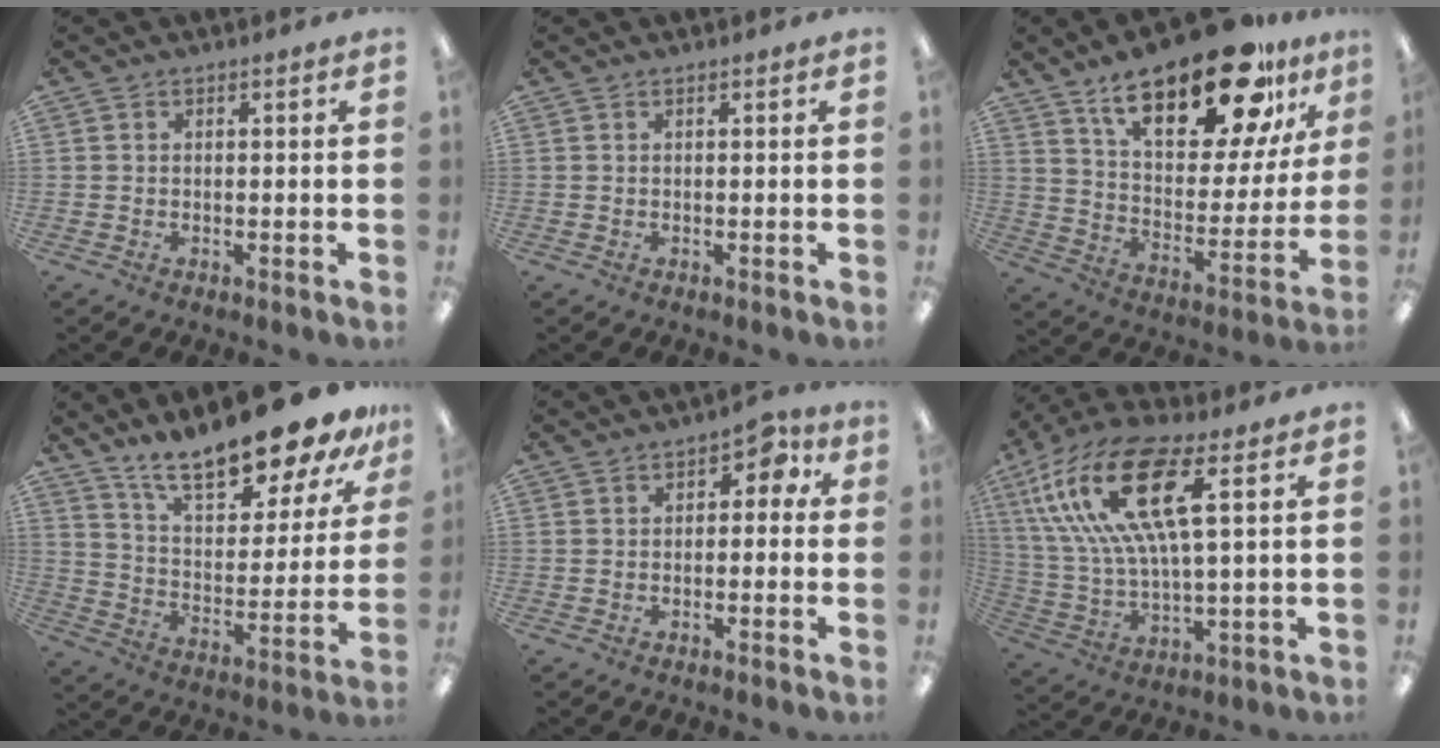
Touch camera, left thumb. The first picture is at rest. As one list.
[{"total": 0.0}, {"total": 25.6, "force": [16.8, 9.8, 16.7], "torque": [-0.258, -0.092, 0.279]}, {"total": 20.6, "force": [17.4, 5.5, 9.6], "torque": [-0.160, -0.118, 0.297]}, {"total": 3.9, "force": [0.6, 2.6, 2.8], "torque": [-0.034, -0.001, 0.002]}, {"total": 19.1, "force": [8.7, 6.6, 15.7], "torque": [-0.343, -0.016, 0.141]}]